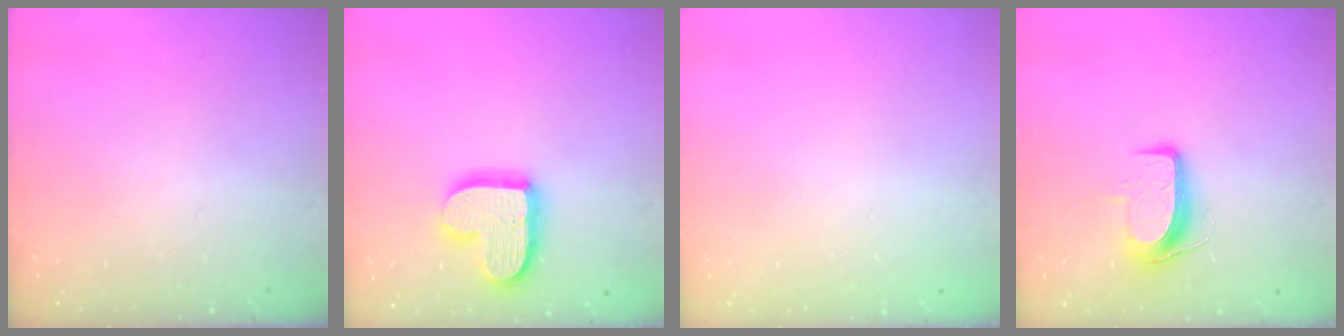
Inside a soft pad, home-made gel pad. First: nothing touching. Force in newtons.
{"total": 16.1, "press": 16.1, "slide": 1.3}
{"total": 0.0}
{"total": 8.8, "press": 8.8, "slide": 0.6}